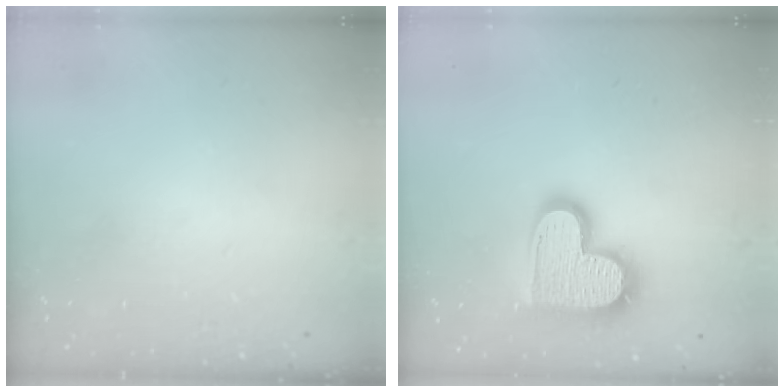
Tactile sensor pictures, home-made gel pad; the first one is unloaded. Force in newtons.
{"total": 17.9, "press": 17.9, "slide": 1.1}